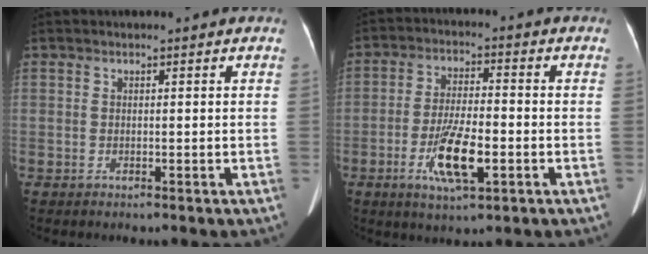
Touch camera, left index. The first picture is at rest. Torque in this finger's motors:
{"motor_torque": [0.64, 0.22, 0.22, 0.06]}